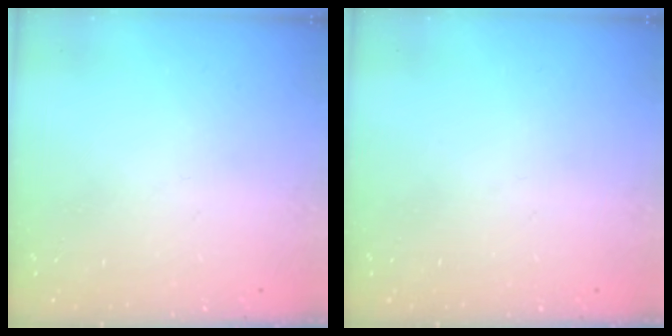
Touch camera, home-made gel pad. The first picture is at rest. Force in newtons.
{"total": 0.0}